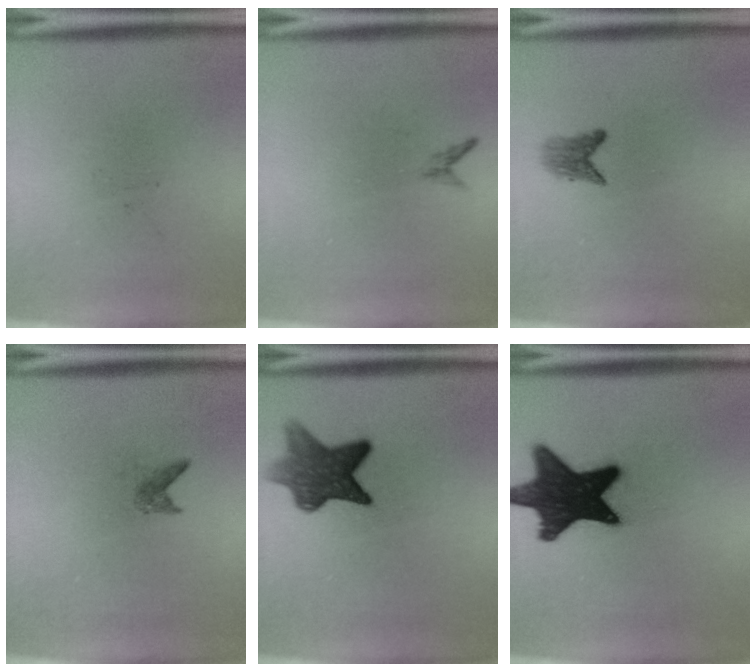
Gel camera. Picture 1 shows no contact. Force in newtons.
{"total": 0.7}
{"total": 1.8}
{"total": 0.9}
{"total": 8.3}
{"total": 17.5}